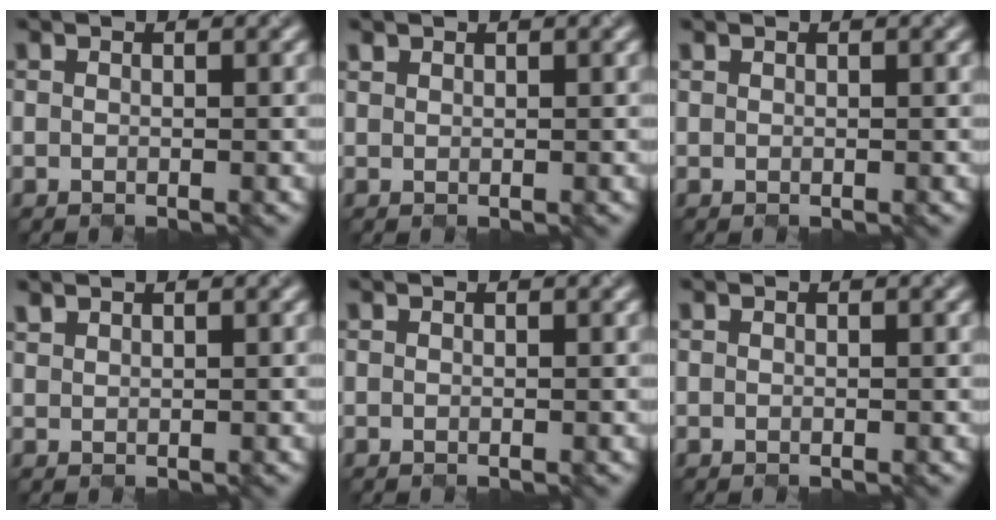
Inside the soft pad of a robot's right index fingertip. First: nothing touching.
{"total": 0.5, "force": [0.3, -0.2, -0.4], "torque": [-0.003, 0.004, 0.015]}
{"total": 0.0}
{"total": 0.7, "force": [0.7, -0.1, -0.1], "torque": [0.001, 0.005, 0.018]}
{"total": 0.0}
{"total": 0.0}